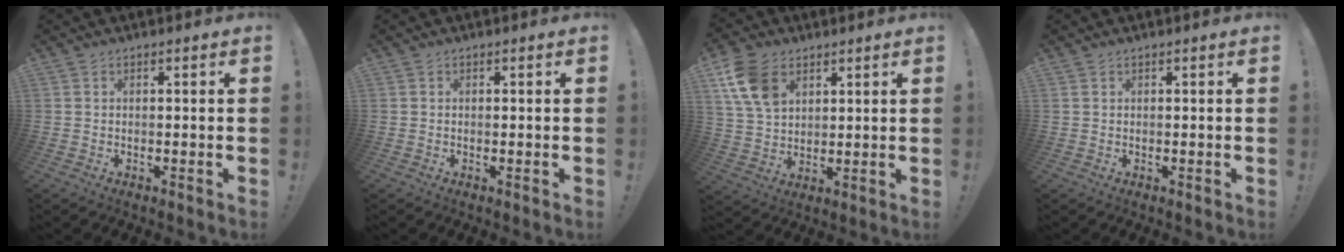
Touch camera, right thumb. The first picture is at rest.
{"total": 0.0}
{"total": 12.8, "force": [6.0, 8.8, 7.1], "torque": [-0.124, -0.015, 0.120]}
{"total": 0.0}